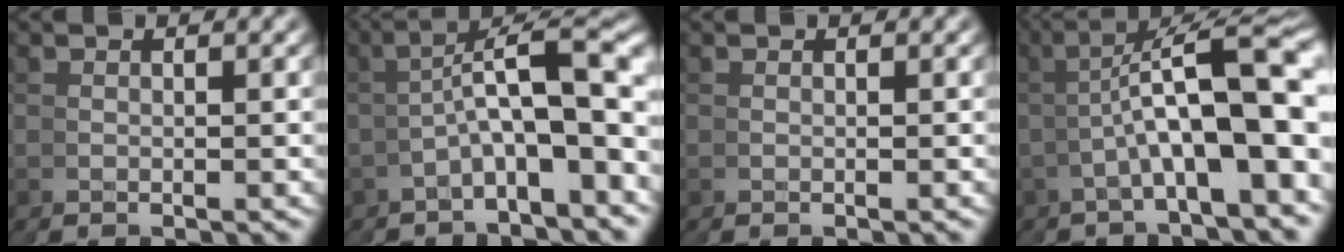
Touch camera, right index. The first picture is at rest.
{"total": 7.7, "force": [-0.4, 3.4, 6.9], "torque": [-0.092, 0.003, -0.007]}
{"total": 0.0}
{"total": 9.5, "force": [0.2, 4.1, 8.6], "torque": [-0.123, 0.006, 0.006]}